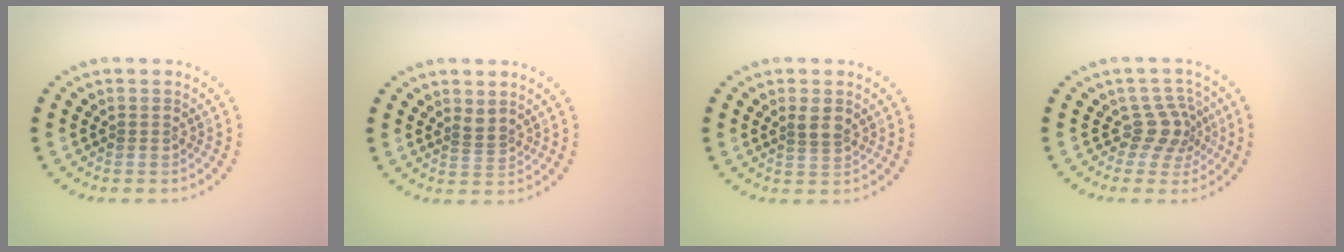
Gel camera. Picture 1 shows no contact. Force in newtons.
{"total": 1.2, "press": 0.8, "slide": 0.9}
{"total": 1.9, "press": 1.7, "slide": 0.8}
{"total": 2.8, "press": 2.0, "slide": 1.9}